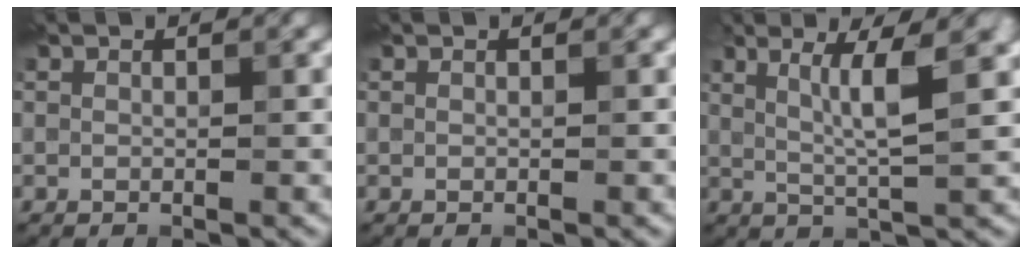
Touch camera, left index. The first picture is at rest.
{"total": 0.0}
{"total": 5.2, "force": [1.8, 0.7, 4.8], "torque": [-0.081, 0.001, 0.032]}